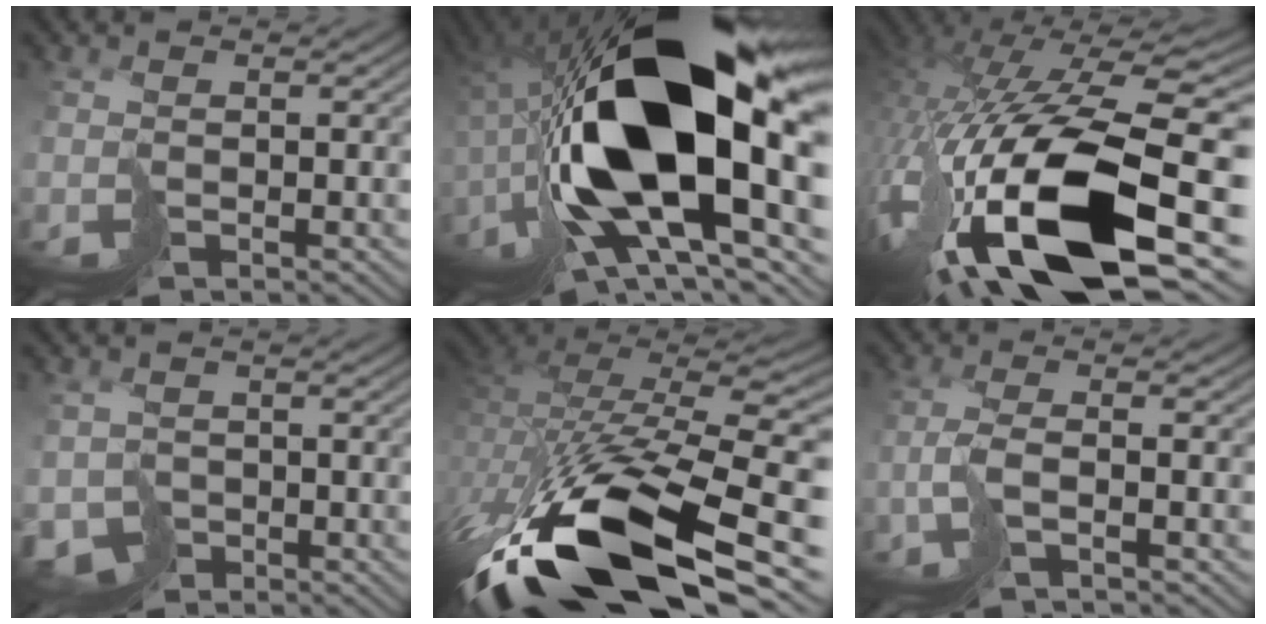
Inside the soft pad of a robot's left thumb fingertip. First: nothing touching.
{"total": 21.3, "force": [0.0, 10.4, 18.7], "torque": [-0.375, -0.009, -0.008]}
{"total": 20.3, "force": [-5.6, 9.8, 16.9], "torque": [-0.364, -0.055, -0.083]}
{"total": 3.8, "force": [-1.3, 3.2, 1.5], "torque": [-0.035, -0.012, -0.024]}
{"total": 16.5, "force": [-7.9, 7.8, 12.2], "torque": [-0.267, -0.046, -0.118]}
{"total": 2.8, "force": [-0.6, 0.4, 2.7], "torque": [-0.054, 0.002, -0.027]}